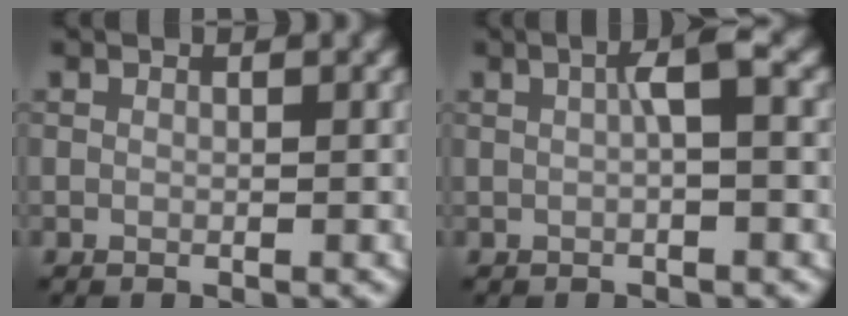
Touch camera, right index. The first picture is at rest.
{"total": 2.1, "force": [0.2, 0.2, 2.1], "torque": [-0.037, 0.011, 0.003]}